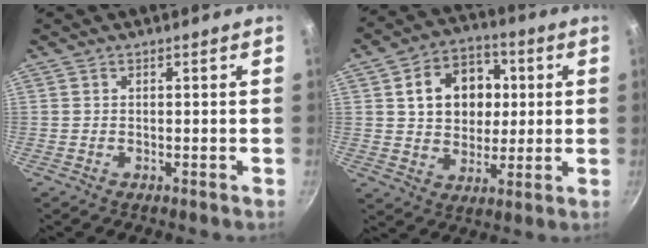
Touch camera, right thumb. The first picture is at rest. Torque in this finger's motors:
{"motor_torque": [-0.80, 1.32, 0.28, -0.01, 0.15]}